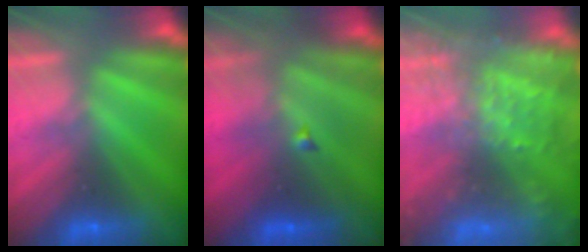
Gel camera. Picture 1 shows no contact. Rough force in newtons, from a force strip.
{"total": 4.4}
{"total": 5.8}